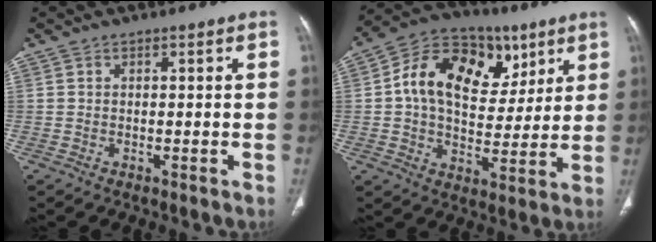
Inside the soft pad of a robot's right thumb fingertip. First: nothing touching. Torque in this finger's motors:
{"motor_torque": [1.71, 1.93, 0.66, -0.51, 0.29]}